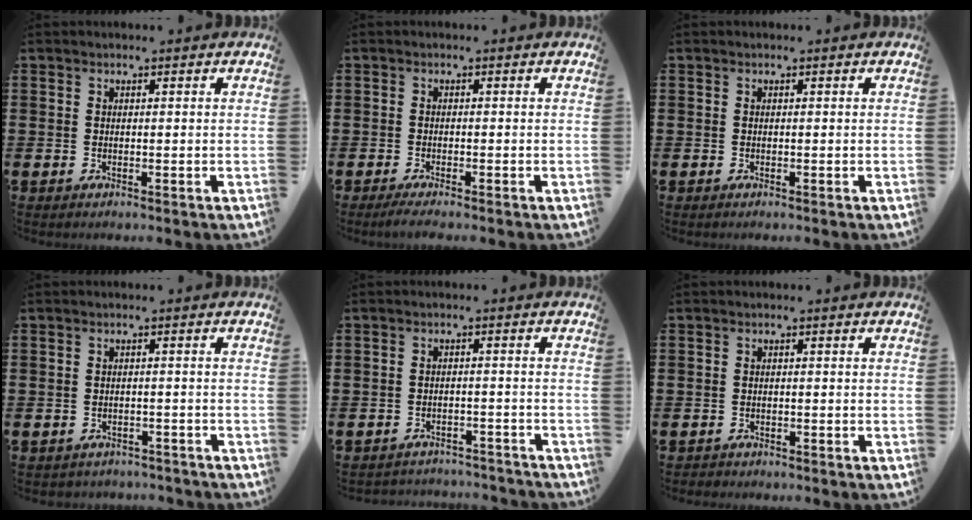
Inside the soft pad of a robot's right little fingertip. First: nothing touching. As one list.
[{"total": 1.1, "force": [-0.7, 0.1, 0.9], "torque": [-0.013, -0.002, -0.013]}, {"total": 0.0}, {"total": 1.2, "force": [-1.1, 0.2, -0.1], "torque": [-0.003, 0.003, -0.026]}, {"total": 2.1, "force": [-2.1, 0.1, -0.2], "torque": [-0.004, 0.002, -0.048]}, {"total": 0.6, "force": [-0.6, 0.2, -0.1], "torque": [0.001, 0.001, -0.013]}]